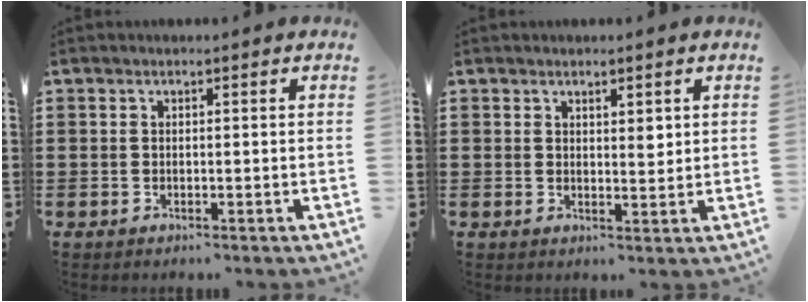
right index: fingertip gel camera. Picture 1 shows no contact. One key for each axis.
{"total": 2.1, "fx": 1.3, "fy": 0.9, "fz": 1.3, "tx": -0.011, "ty": -0.002, "tz": 0.020}